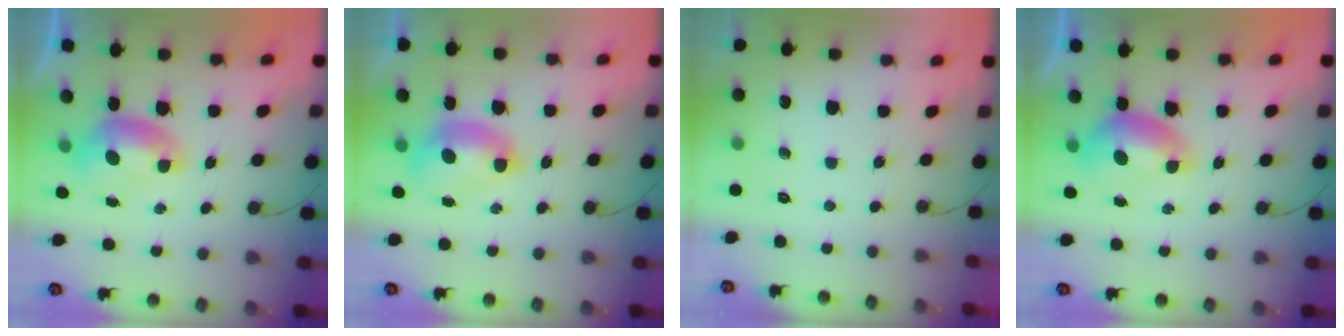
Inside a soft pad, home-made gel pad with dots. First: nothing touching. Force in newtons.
{"total": 2.5, "press": 2.5, "slide": 0.1}
{"total": 0.0}
{"total": 0.0}